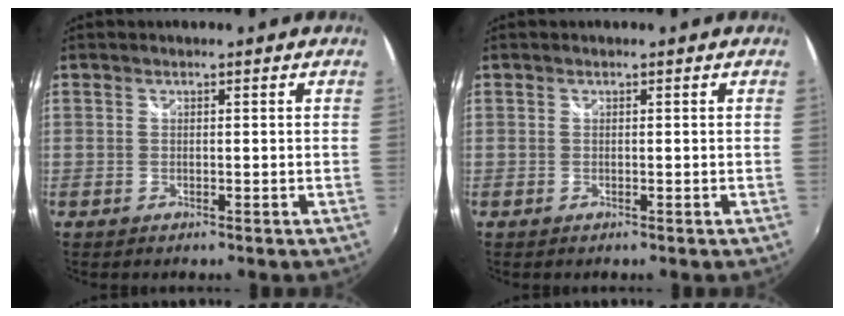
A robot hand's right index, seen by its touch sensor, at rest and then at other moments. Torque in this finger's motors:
{"motor_torque": [-0.09, 0.09, 0.00, 0.00]}